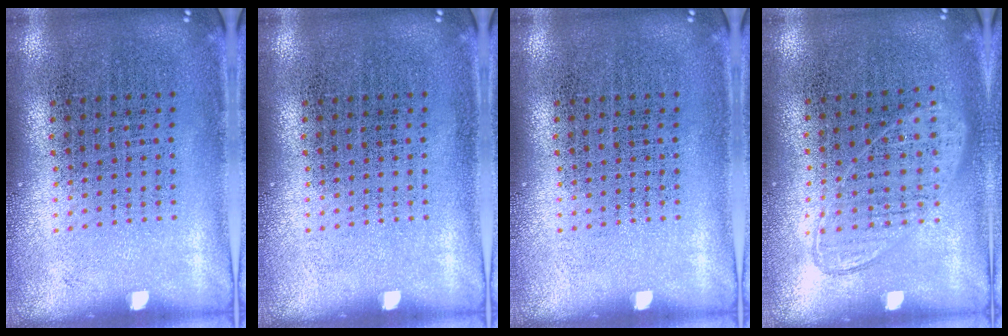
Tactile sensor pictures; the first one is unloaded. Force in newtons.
{"total": 0.0}
{"total": 0.0}
{"total": 0.9, "press": 0.9, "slide": 0.4}